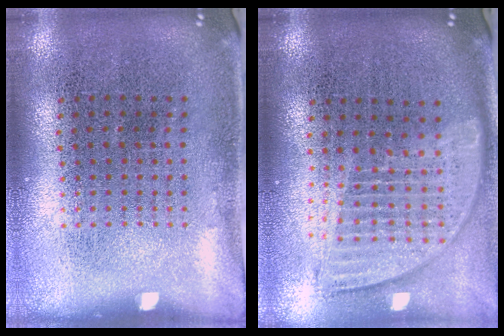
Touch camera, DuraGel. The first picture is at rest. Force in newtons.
{"total": 1.8, "press": 1.5, "slide": 1.0}